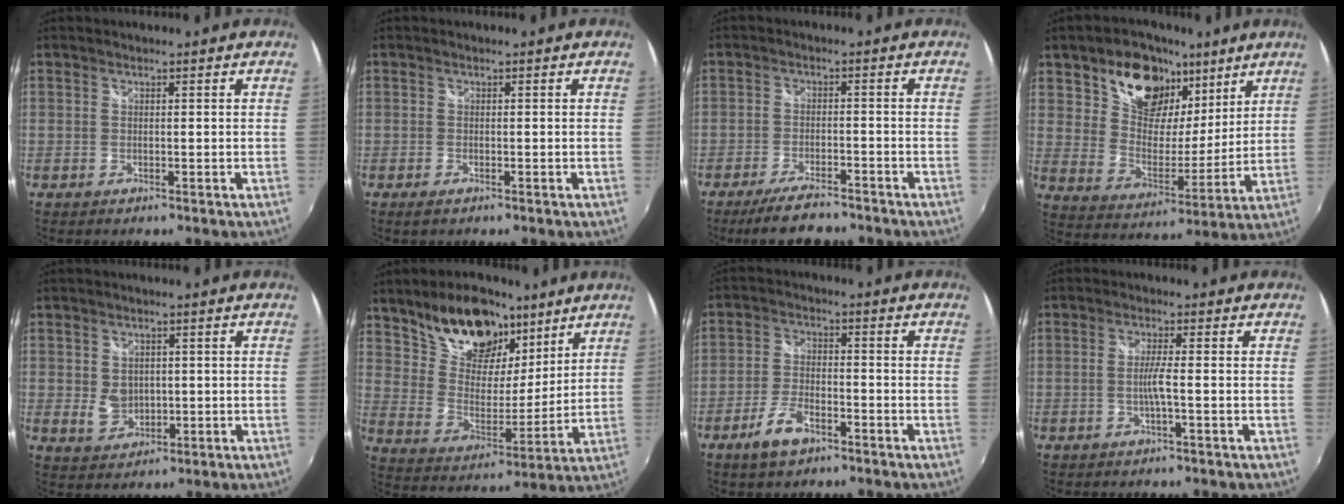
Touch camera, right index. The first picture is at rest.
{"total": 1.2, "force": [-0.8, 0.6, 0.6], "torque": [-0.013, -0.006, -0.016]}
{"total": 7.4, "force": [-6.2, 2.4, 3.3], "torque": [-0.087, -0.007, -0.102]}
{"total": 17.6, "force": [10.3, 11.4, 8.5], "torque": [-0.158, 0.019, 0.180]}
{"total": 4.5, "force": [0.1, 3.8, 2.4], "torque": [-0.043, -0.002, 0.007]}
{"total": 18.1, "force": [11.8, 9.8, 9.6], "torque": [-0.178, 0.028, 0.214]}
{"total": 6.7, "force": [-4.3, 2.9, 4.2], "torque": [-0.098, -0.003, -0.080]}
{"total": 2.6, "force": [-0.8, -0.6, 2.4], "torque": [-0.044, -0.002, -0.018]}